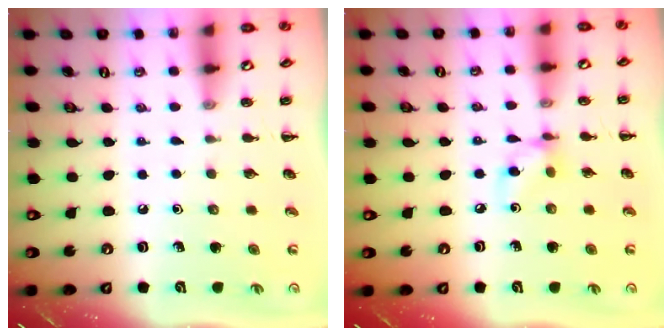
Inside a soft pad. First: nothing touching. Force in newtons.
{"total": 6.6, "press": 6.6, "slide": 0.3}